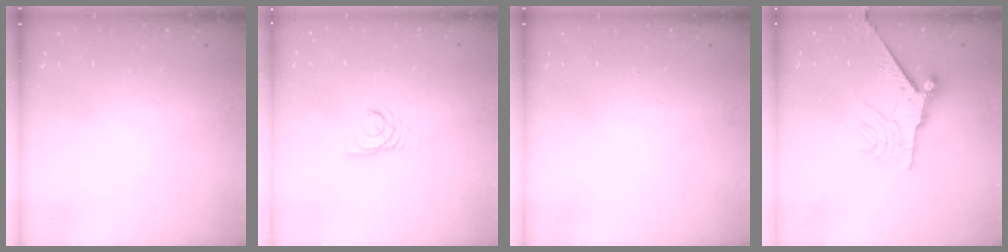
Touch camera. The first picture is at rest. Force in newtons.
{"total": 2.7, "press": 2.7, "slide": 0.2}
{"total": 0.0}
{"total": 9.3, "press": 9.2, "slide": 1.1}